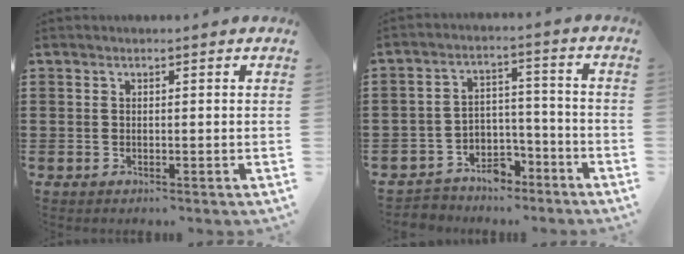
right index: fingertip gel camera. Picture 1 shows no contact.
{"total": 4.6, "force": [-3.9, 2.6, 0.3], "torque": [-0.013, 0.015, -0.076]}